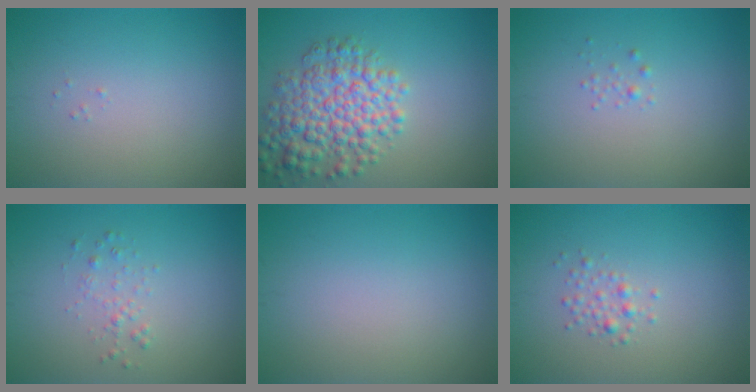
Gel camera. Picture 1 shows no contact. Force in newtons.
{"total": 6.4, "press": 6.4, "slide": 0.2}
{"total": 0.6, "press": 0.6, "slide": 0.0}
{"total": 1.1, "press": 1.1, "slide": 0.1}
{"total": 0.0}
{"total": 1.3, "press": 1.3, "slide": 0.1}